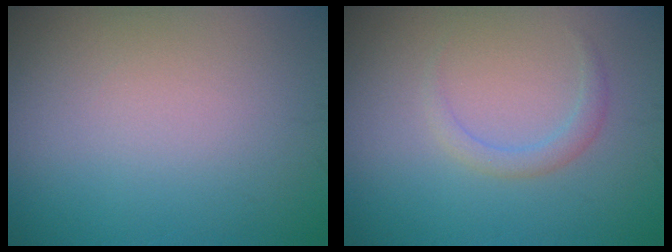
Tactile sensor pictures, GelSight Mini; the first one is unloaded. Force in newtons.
{"total": 1.5, "press": 1.5, "slide": 0.1}